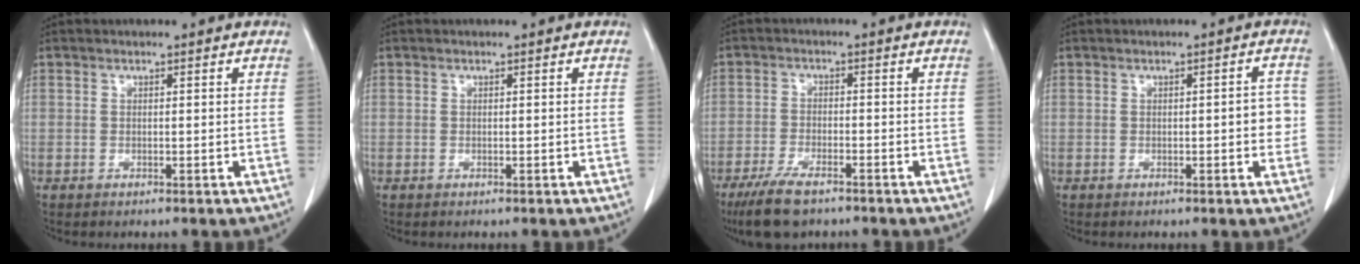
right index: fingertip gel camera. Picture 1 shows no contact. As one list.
[{"total": 0.0}, {"total": 7.0, "force": [-5.3, 1.8, 4.3], "torque": [-0.085, -0.015, -0.094]}, {"total": 2.9, "force": [-0.3, 0.9, 2.7], "torque": [-0.025, 0.004, -0.006]}]